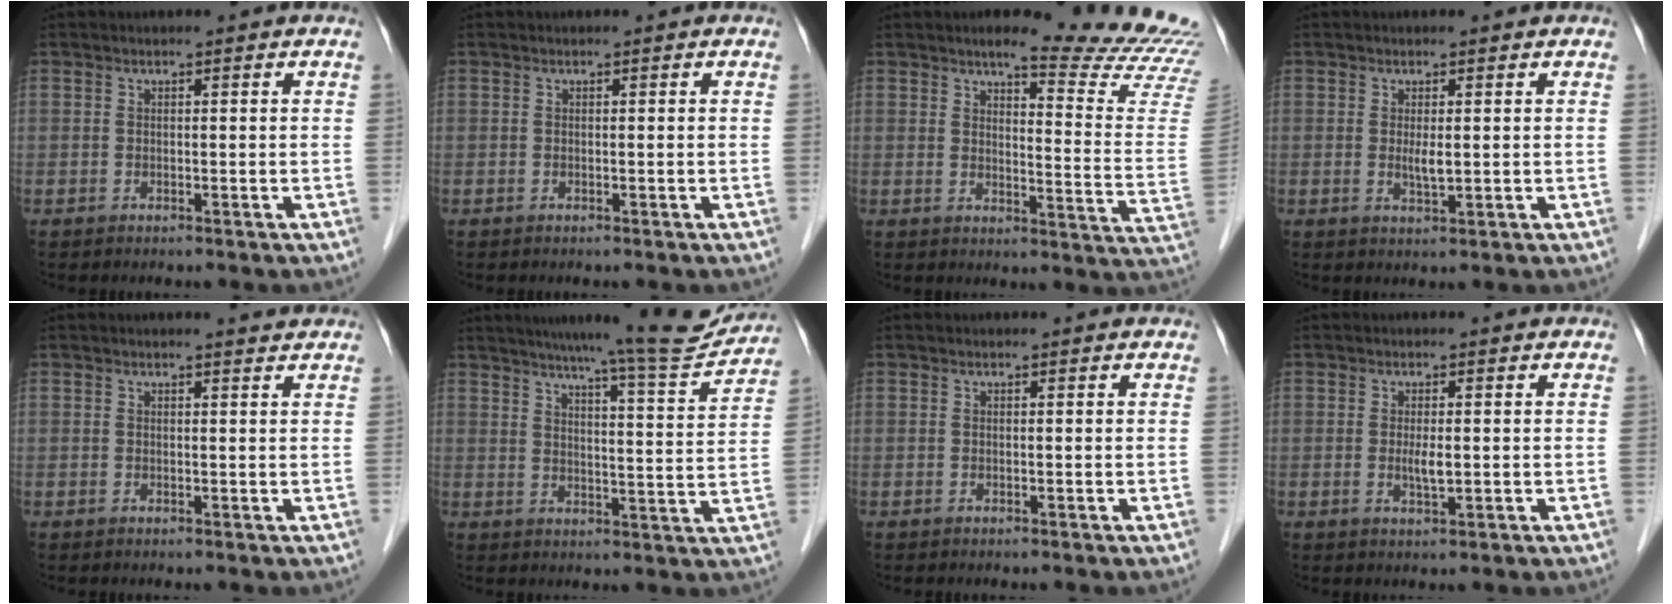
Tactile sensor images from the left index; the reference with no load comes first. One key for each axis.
{"total": 0.0}
{"total": 15.9, "fx": 14.9, "fy": -0.8, "fz": 5.6, "tx": -0.072, "ty": -0.114, "tz": 0.159}
{"total": 2.0, "fx": 0.3, "fy": 0.4, "fz": 1.9, "tx": -0.040, "ty": -0.004, "tz": 0.008}
{"total": 1.7, "fx": 1.7, "fy": -0.1, "fz": 0.3, "tx": -0.009, "ty": -0.003, "tz": 0.020}
{"total": 14.9, "fx": 13.8, "fy": -0.1, "fz": 5.6, "tx": -0.081, "ty": -0.028, "tz": 0.177}
{"total": 0.8, "fx": 0.8, "fy": 0.1, "fz": 0.1, "tx": -0.008, "ty": 0.003, "tz": 0.006}
{"total": 2.2, "fx": 0.1, "fy": 0.5, "fz": 2.2, "tx": -0.044, "ty": -0.003, "tz": 0.003}